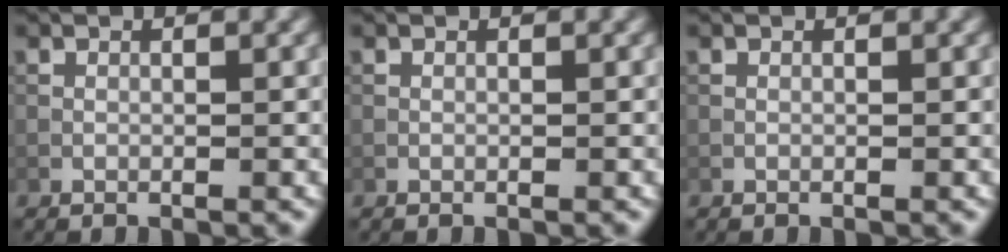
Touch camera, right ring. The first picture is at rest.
{"total": 0.0}
{"total": 0.0}